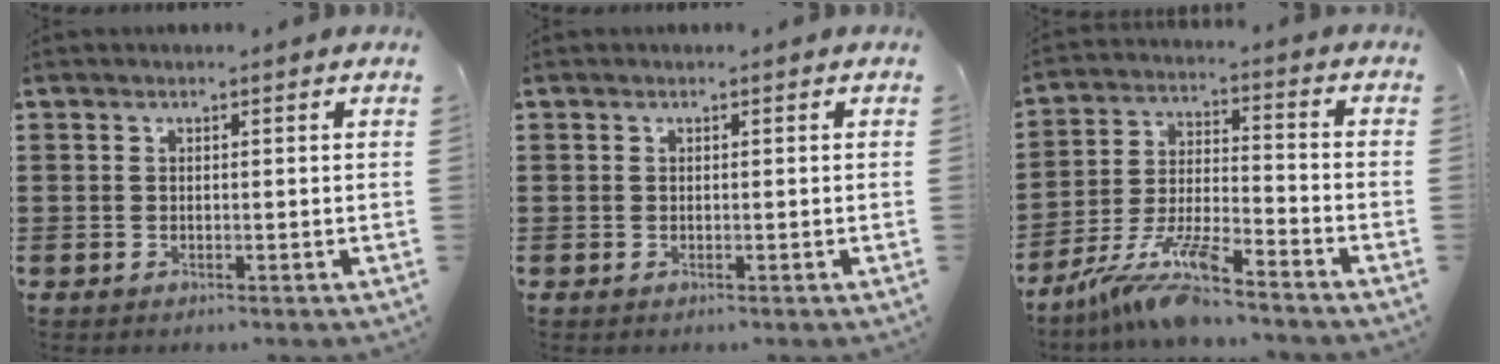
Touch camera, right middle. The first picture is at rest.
{"total": 0.0}
{"total": 10.1, "force": [-8.7, 0.7, 5.1], "torque": [-0.109, 0.003, -0.174]}